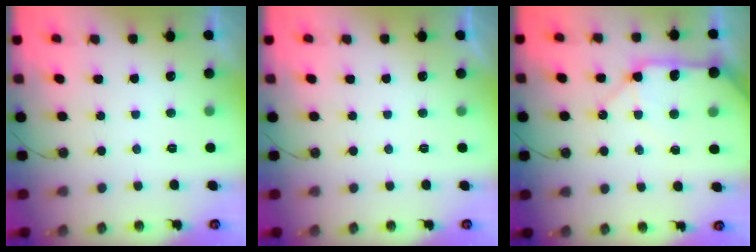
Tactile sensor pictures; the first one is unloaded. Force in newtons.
{"total": 0.0}
{"total": 13.2, "press": 13.0, "slide": 1.9}